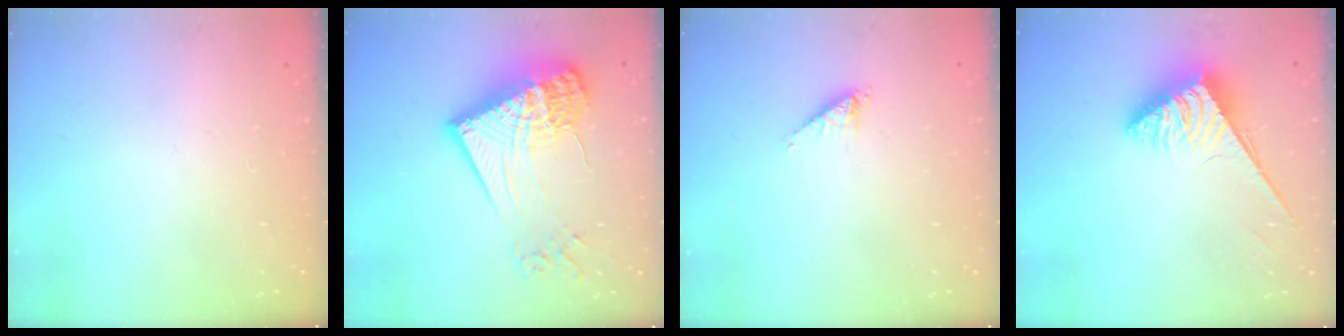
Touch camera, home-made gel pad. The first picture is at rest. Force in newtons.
{"total": 23.4, "press": 23.3, "slide": 2.5}
{"total": 2.2, "press": 2.2, "slide": 0.3}
{"total": 3.6, "press": 3.5, "slide": 0.6}